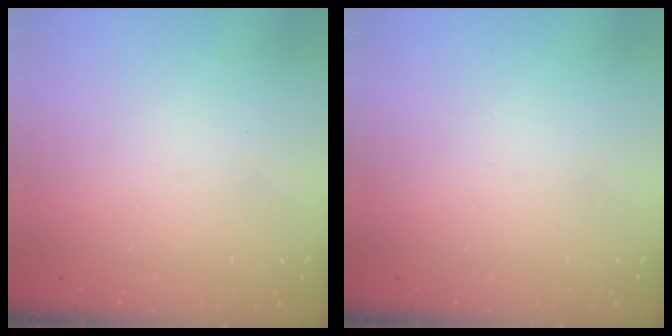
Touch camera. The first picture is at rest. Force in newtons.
{"total": 0.0}